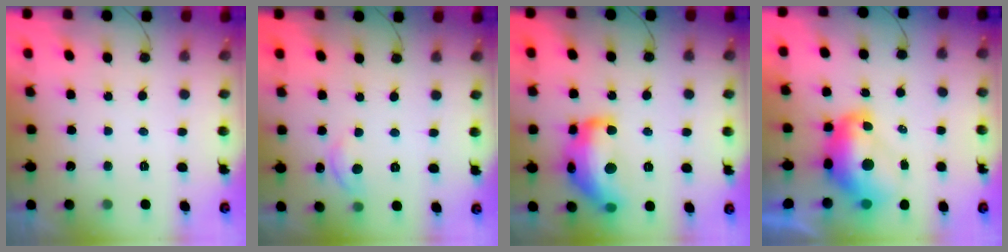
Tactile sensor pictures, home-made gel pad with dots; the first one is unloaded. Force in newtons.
{"total": 5.3, "press": 5.2, "slide": 0.6}
{"total": 18.0, "press": 18.0, "slide": 1.2}
{"total": 12.8, "press": 12.7, "slide": 1.4}